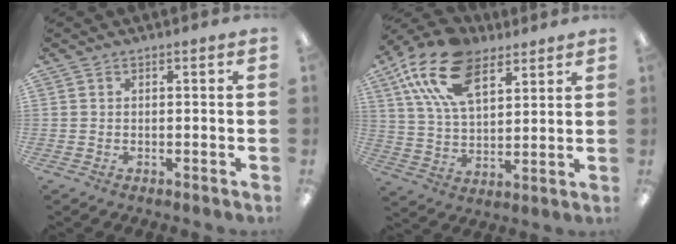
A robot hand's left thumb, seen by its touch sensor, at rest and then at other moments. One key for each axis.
{"total": 17.9, "fx": 10.1, "fy": 9.5, "fz": 11.3, "tx": -0.240, "ty": -0.025, "tz": 0.179}